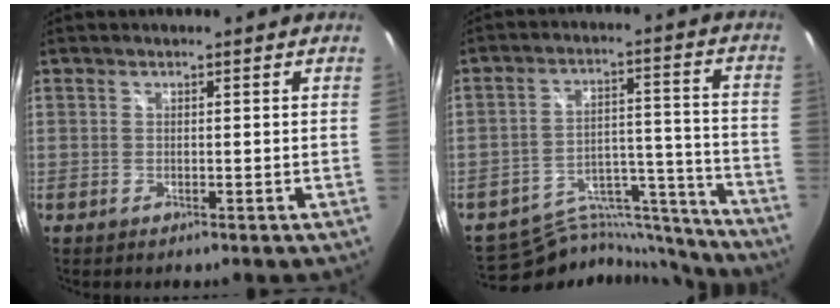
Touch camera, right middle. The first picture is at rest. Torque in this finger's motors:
{"motor_torque": [-1.02, -0.91, -0.40, -0.10]}